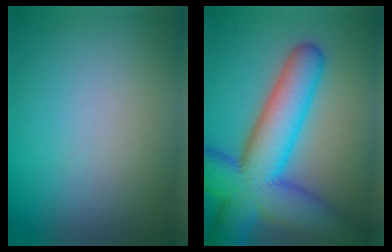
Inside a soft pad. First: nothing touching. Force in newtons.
{"total": 12.6, "press": 12.6, "slide": 0.6}